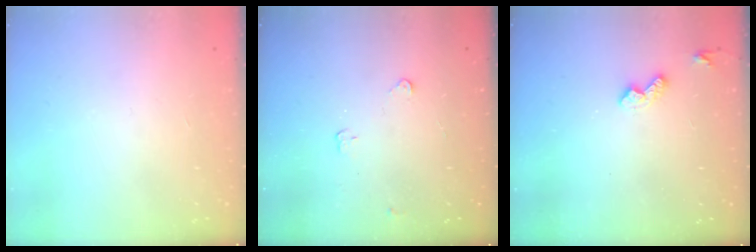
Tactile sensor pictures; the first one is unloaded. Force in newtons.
{"total": 3.2, "press": 3.1, "slide": 0.4}
{"total": 5.3, "press": 5.3, "slide": 0.8}